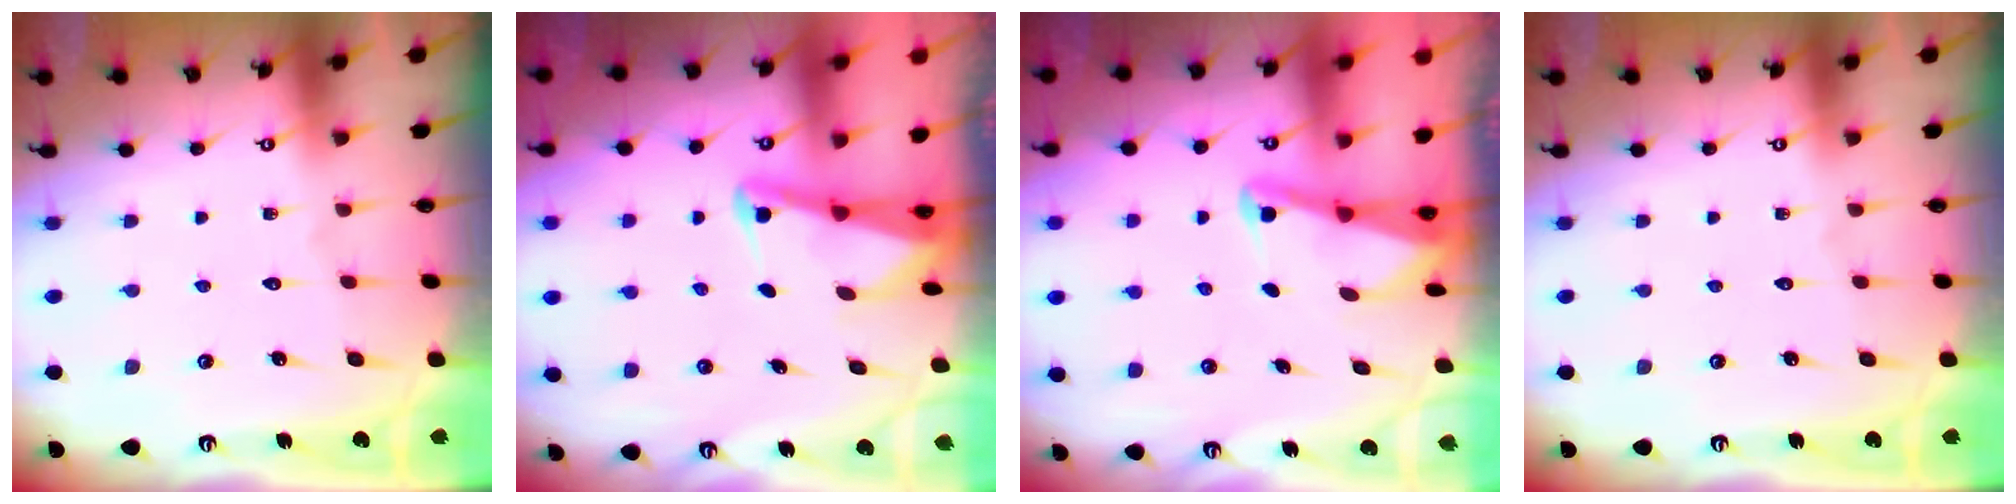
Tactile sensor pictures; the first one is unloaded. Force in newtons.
{"total": 2.5, "press": 2.5, "slide": 0.4}
{"total": 2.2, "press": 2.2, "slide": 0.3}
{"total": 0.0}